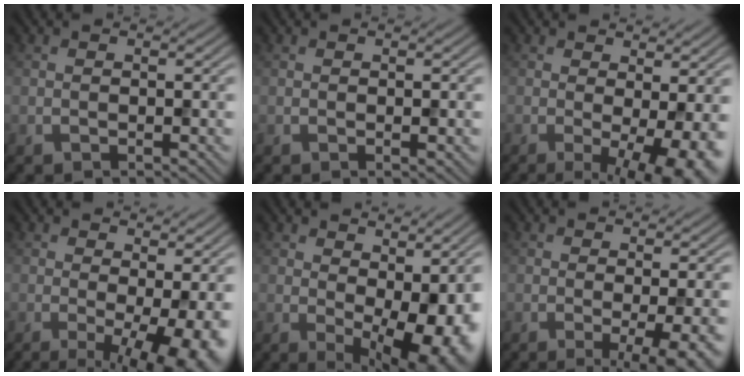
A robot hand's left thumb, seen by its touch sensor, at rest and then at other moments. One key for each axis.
{"total": 0.6, "fx": 0.0, "fy": 0.1, "fz": 0.6, "tx": -0.007, "ty": -0.002, "tz": 0.000}
{"total": 8.3, "fx": -0.8, "fy": 2.3, "fz": 7.9, "tx": -0.105, "ty": -0.008, "tz": -0.007}
{"total": 9.4, "fx": -1.2, "fy": 2.6, "fz": 8.9, "tx": -0.118, "ty": -0.006, "tz": -0.011}
{"total": 12.8, "fx": -0.4, "fy": 5.8, "fz": 11.4, "tx": -0.140, "ty": -0.013, "tz": 0.022}
{"total": 6.0, "fx": -1.6, "fy": 1.2, "fz": 5.6, "tx": -0.081, "ty": -0.007, "tz": -0.021}